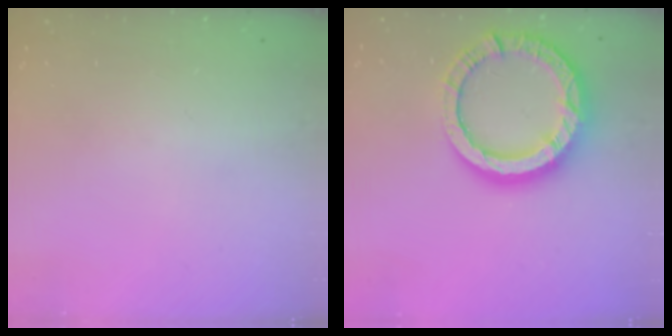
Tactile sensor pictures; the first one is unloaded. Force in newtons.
{"total": 15.9, "press": 15.8, "slide": 1.6}